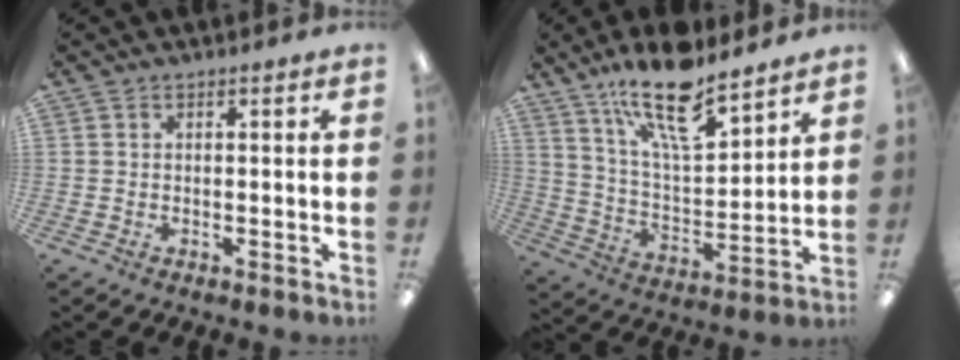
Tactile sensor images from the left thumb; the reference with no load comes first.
{"total": 18.3, "force": [13.4, 6.0, 10.9], "torque": [-0.185, -0.078, 0.227]}